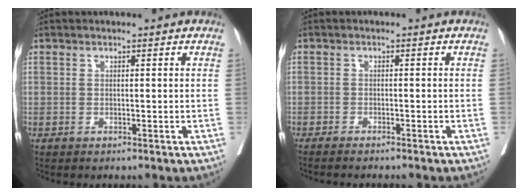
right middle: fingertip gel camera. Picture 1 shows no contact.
{"total": 5.3, "force": [-4.6, 0.1, 2.6], "torque": [-0.025, -0.007, -0.063]}